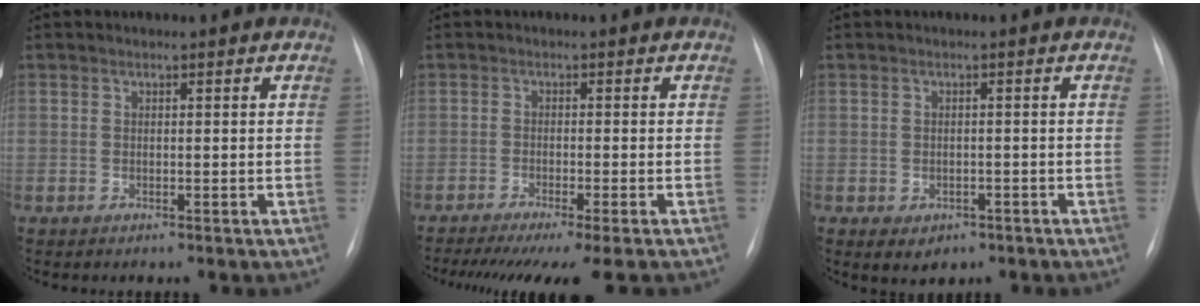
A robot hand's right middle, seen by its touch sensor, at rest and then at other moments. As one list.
[{"total": 10.6, "force": [-8.6, -0.3, 6.2], "torque": [-0.081, -0.031, -0.130]}, {"total": 2.9, "force": [-1.4, 2.1, 1.4], "torque": [-0.016, 0.003, -0.006]}]